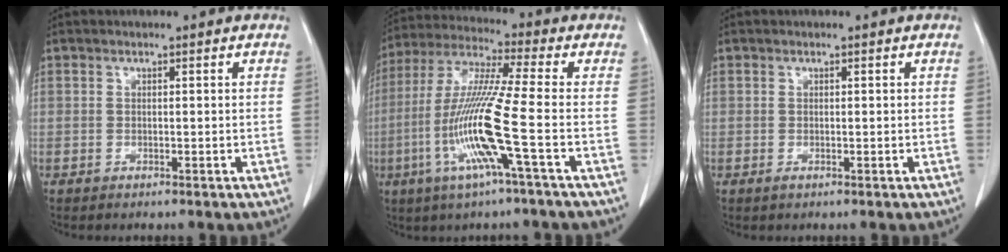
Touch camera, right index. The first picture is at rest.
{"total": 13.6, "force": [-4.0, -1.1, 12.9], "torque": [-0.268, -0.012, -0.089]}
{"total": 0.6, "force": [-0.1, 0.5, 0.4], "torque": [-0.004, 0.000, -0.002]}